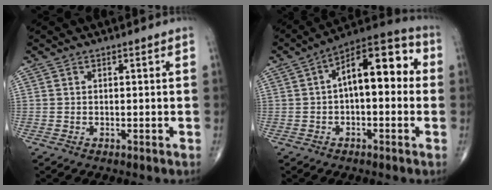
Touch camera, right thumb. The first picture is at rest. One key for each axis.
{"total": 14.4, "fx": 1.5, "fy": 6.8, "fz": 12.6, "tx": -0.162, "ty": 0.044, "tz": 0.013}